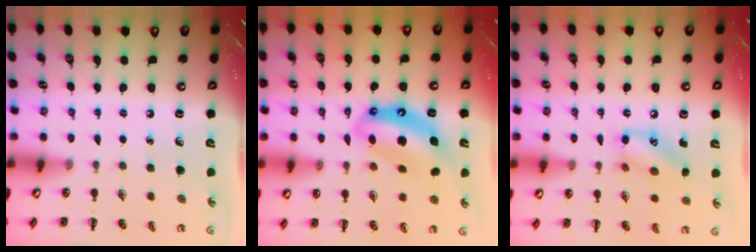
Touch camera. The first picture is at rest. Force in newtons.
{"total": 12.2, "press": 11.8, "slide": 3.3}
{"total": 11.4, "press": 11.2, "slide": 1.8}